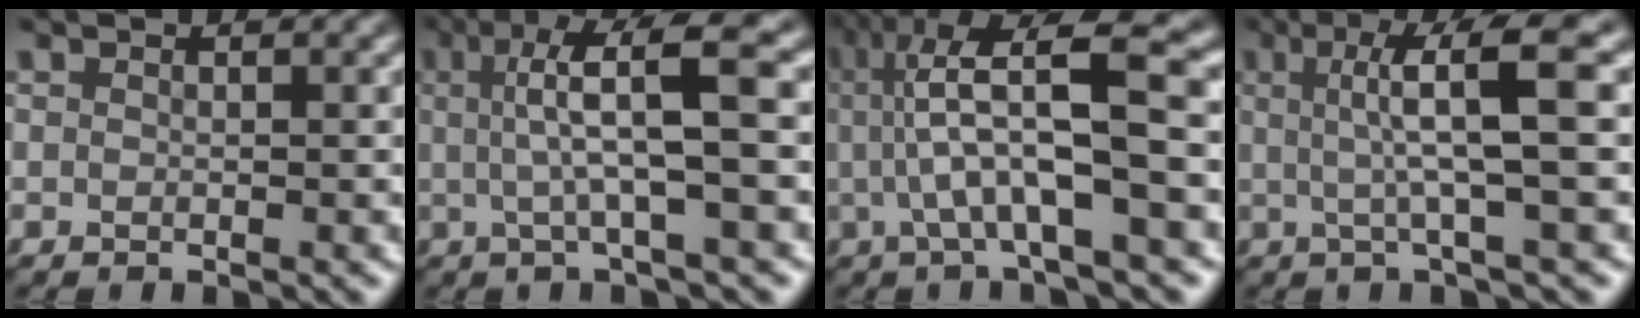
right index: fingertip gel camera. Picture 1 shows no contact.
{"total": 6.9, "force": [2.1, 1.3, 6.5], "torque": [-0.101, 0.024, 0.023]}
{"total": 9.7, "force": [1.9, 3.2, 9.0], "torque": [-0.138, 0.026, 0.020]}
{"total": 6.3, "force": [1.8, 0.4, 6.0], "torque": [-0.092, 0.022, 0.019]}